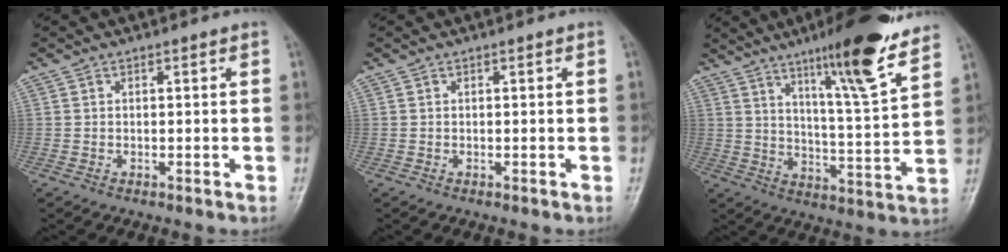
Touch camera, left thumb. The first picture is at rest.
{"total": 0.0}
{"total": 16.1, "force": [10.9, 1.6, 11.8], "torque": [-0.169, -0.064, 0.171]}